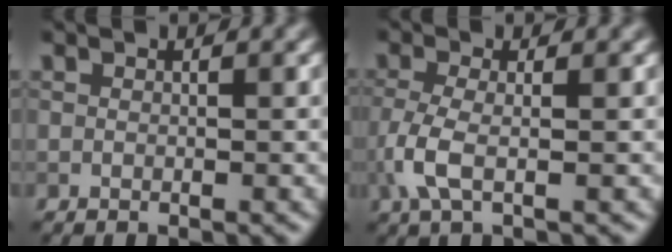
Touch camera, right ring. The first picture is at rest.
{"total": 3.4, "force": [-0.9, 1.2, 3.0], "torque": [-0.078, -0.003, -0.023]}